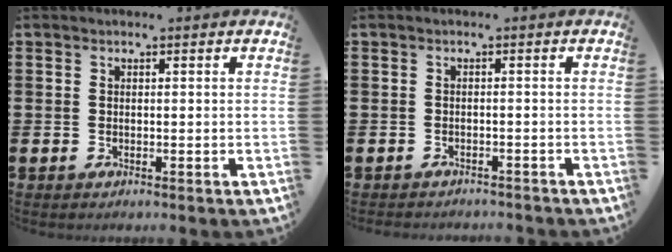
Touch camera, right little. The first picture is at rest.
{"total": 0.9, "force": [-0.9, 0.0, -0.1], "torque": [-0.002, 0.001, -0.019]}